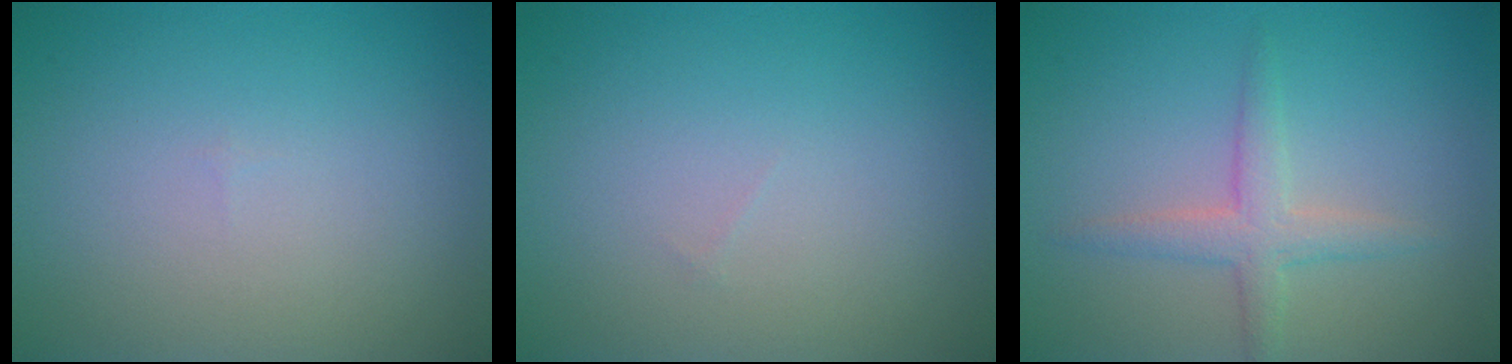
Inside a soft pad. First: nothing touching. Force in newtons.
{"total": 0.0}
{"total": 2.4, "press": 2.4, "slide": 0.2}